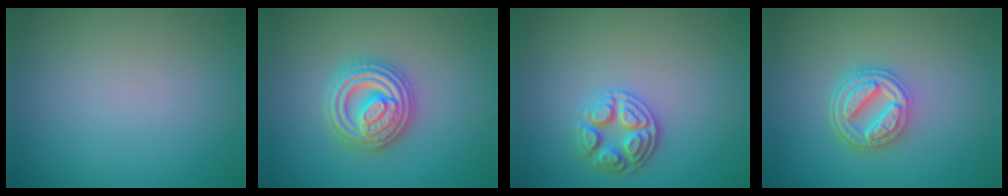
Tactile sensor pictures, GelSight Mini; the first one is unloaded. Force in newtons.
{"total": 4.9, "press": 4.9, "slide": 0.8}
{"total": 3.1, "press": 2.9, "slide": 0.9}
{"total": 4.6, "press": 3.4, "slide": 3.2}